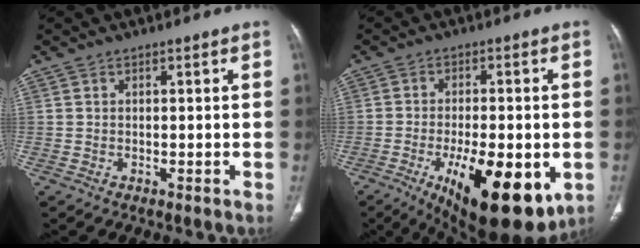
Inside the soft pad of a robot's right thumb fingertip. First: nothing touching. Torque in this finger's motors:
{"motor_torque": [2.44, 1.90, 1.37, -1.40, 0.60]}